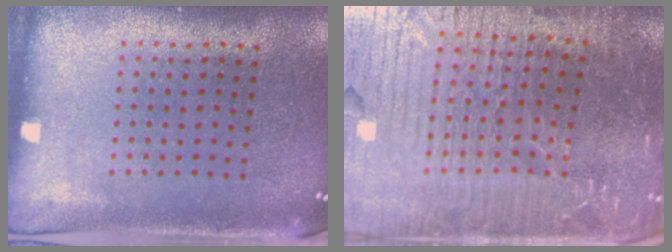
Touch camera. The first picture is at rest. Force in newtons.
{"total": 5.3, "press": 4.9, "slide": 1.9}